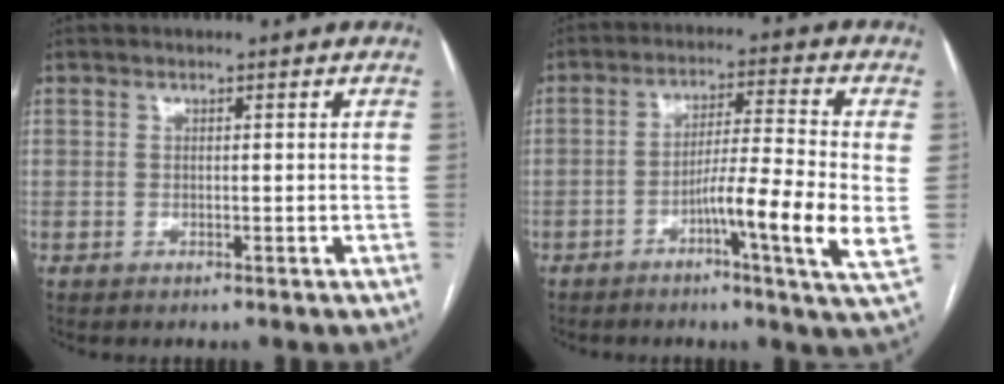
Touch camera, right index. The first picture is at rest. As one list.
[{"total": 11.0, "force": [-2.6, -0.7, 10.6], "torque": [-0.172, -0.012, -0.052]}]